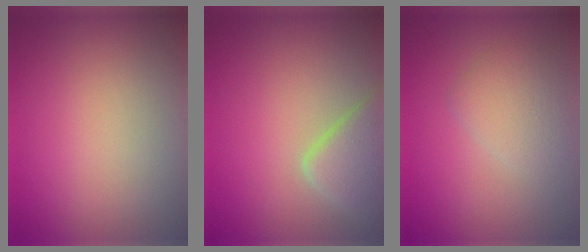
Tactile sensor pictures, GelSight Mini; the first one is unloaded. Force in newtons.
{"total": 4.1, "press": 4.1, "slide": 0.1}
{"total": 2.4, "press": 2.4, "slide": 0.0}